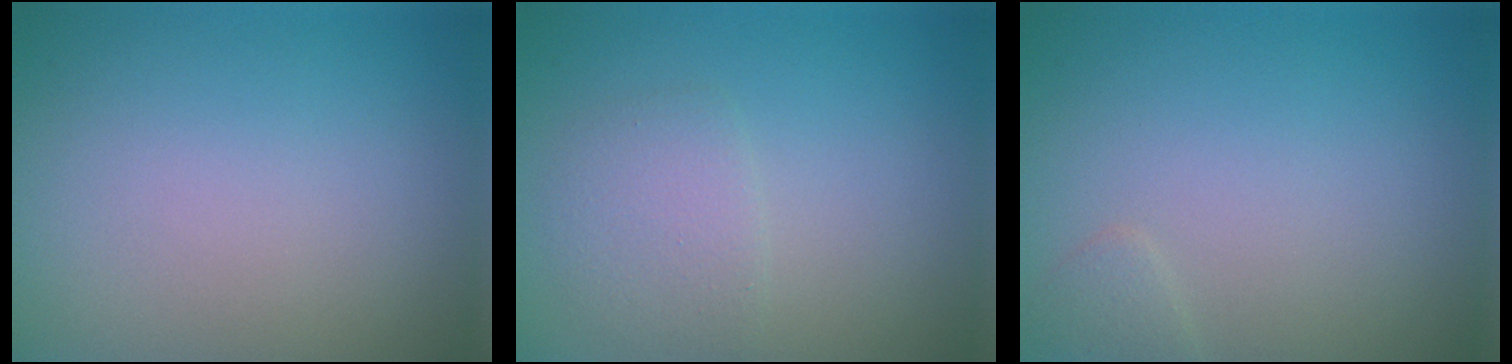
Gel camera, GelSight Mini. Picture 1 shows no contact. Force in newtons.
{"total": 2.2, "press": 2.2, "slide": 0.1}
{"total": 0.8, "press": 0.8, "slide": 0.0}